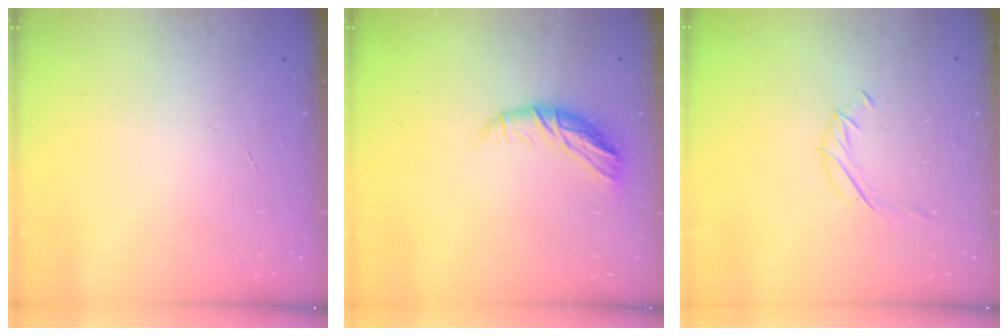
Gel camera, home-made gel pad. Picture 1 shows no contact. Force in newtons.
{"total": 10.0, "press": 9.9, "slide": 1.3}
{"total": 3.8, "press": 3.7, "slide": 1.1}